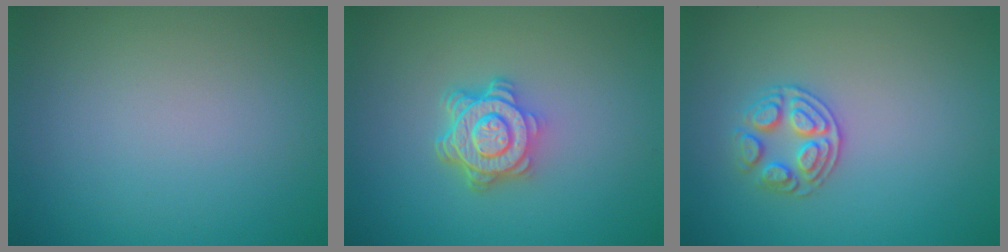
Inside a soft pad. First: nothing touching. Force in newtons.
{"total": 4.8, "press": 3.7, "slide": 3.1}
{"total": 2.6, "press": 2.5, "slide": 0.8}